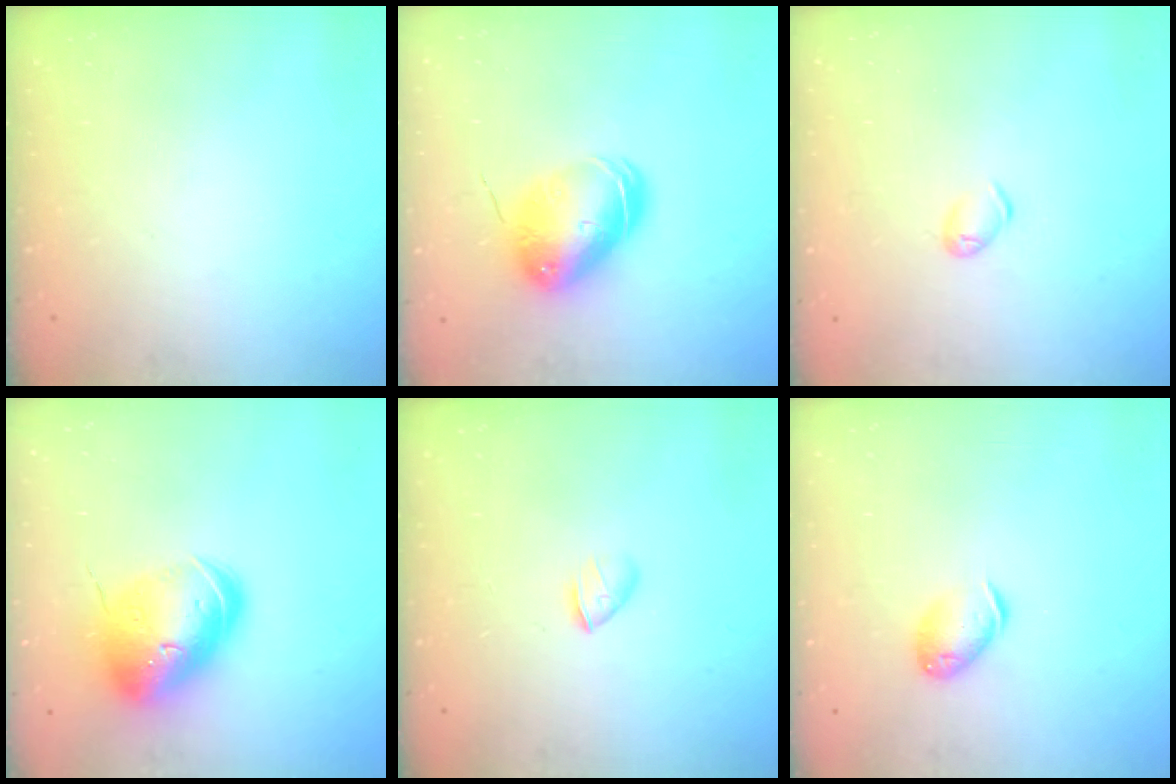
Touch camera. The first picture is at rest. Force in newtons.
{"total": 9.6, "press": 9.4, "slide": 2.0}
{"total": 5.1, "press": 5.1, "slide": 0.7}
{"total": 18.3, "press": 18.0, "slide": 2.9}
{"total": 2.6, "press": 2.5, "slide": 0.8}
{"total": 8.9, "press": 8.9, "slide": 0.9}